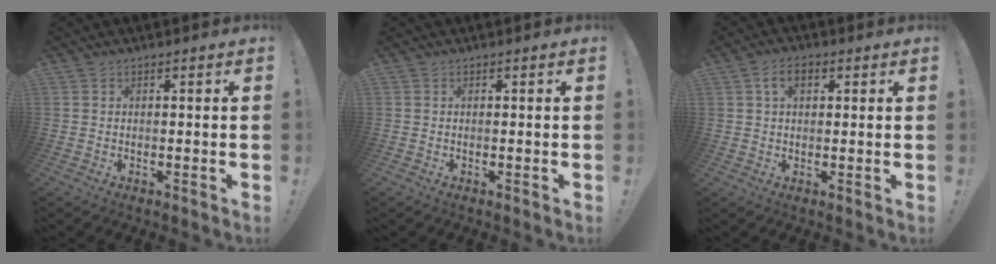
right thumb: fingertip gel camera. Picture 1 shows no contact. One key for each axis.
{"total": 0.0}
{"total": 5.4, "fx": 2.0, "fy": 3.4, "fz": 3.7, "tx": -0.067, "ty": 0.009, "tz": 0.038}